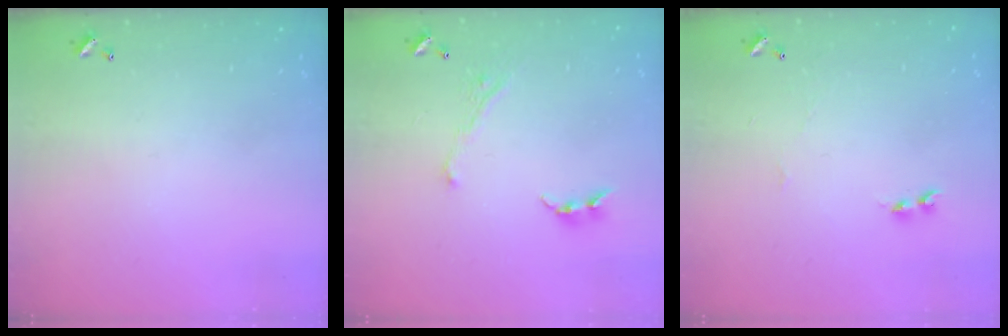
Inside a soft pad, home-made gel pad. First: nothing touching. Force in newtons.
{"total": 2.8, "press": 2.8, "slide": 0.1}
{"total": 2.1, "press": 2.1, "slide": 0.5}